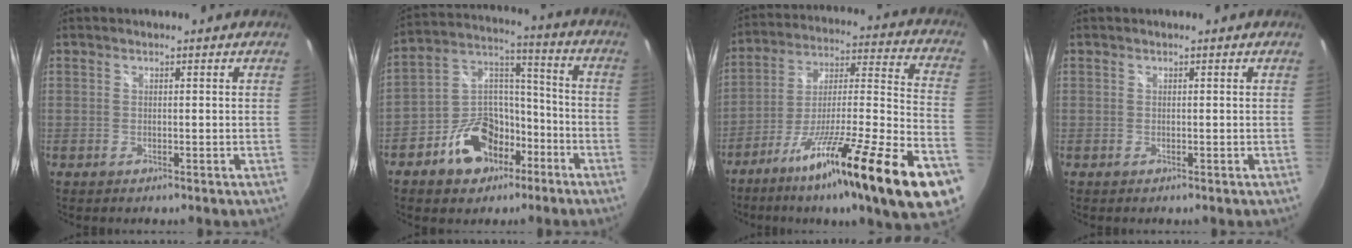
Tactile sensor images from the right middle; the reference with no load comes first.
{"total": 13.6, "force": [-7.4, 9.7, 6.1], "torque": [-0.129, 0.048, -0.106]}
{"total": 29.4, "force": [-17.9, 2.1, 23.2], "torque": [-0.328, -0.044, -0.278]}
{"total": 0.0}